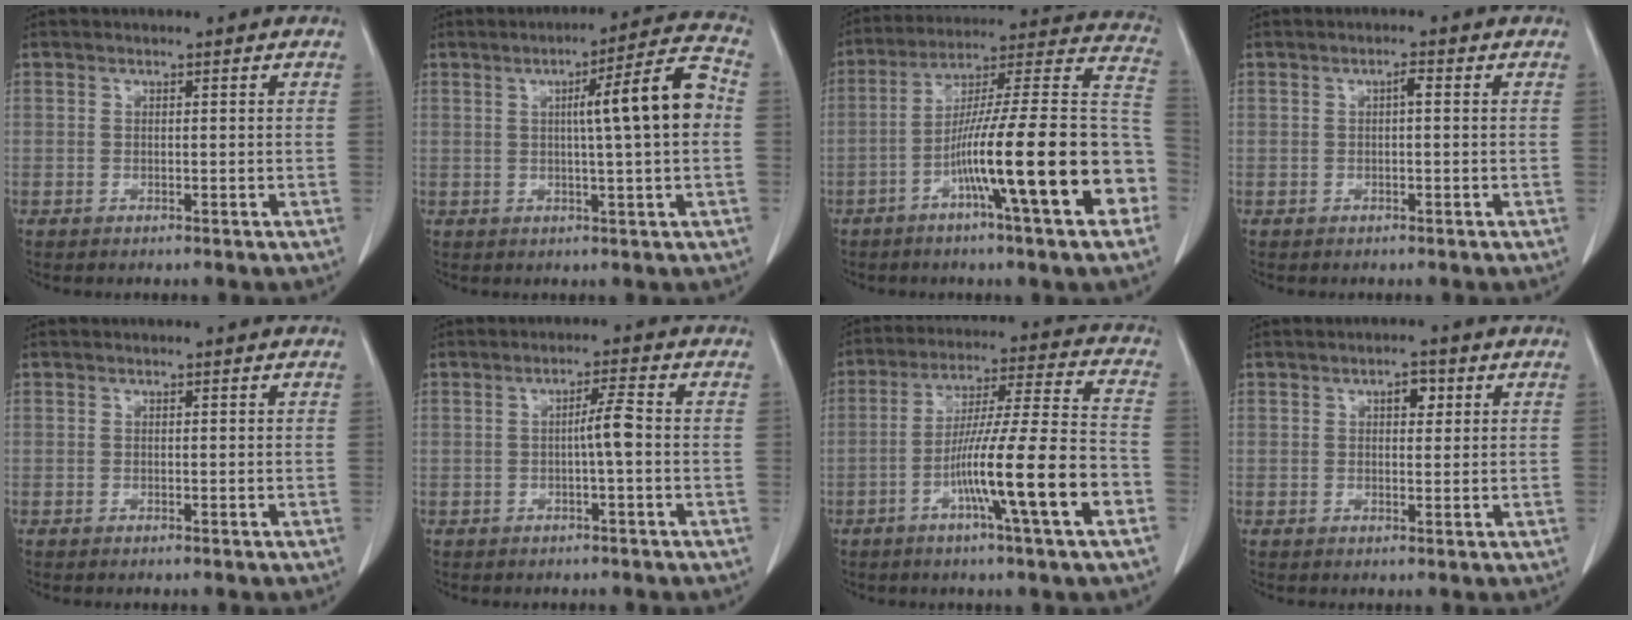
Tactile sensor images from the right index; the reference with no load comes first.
{"total": 10.4, "force": [1.0, -0.1, 10.4], "torque": [-0.147, 0.017, 0.010]}
{"total": 23.4, "force": [-7.7, 1.0, 22.0], "torque": [-0.271, 0.010, -0.125]}
{"total": 1.2, "force": [0.1, 0.2, 1.1], "torque": [-0.019, 0.004, 0.002]}
{"total": 0.0}
{"total": 3.2, "force": [-0.4, -0.2, 3.1], "torque": [-0.051, 0.002, -0.008]}
{"total": 16.0, "force": [-6.0, -0.6, 14.8], "torque": [-0.254, -0.005, -0.102]}
{"total": 2.6, "force": [1.1, 1.3, 2.0], "torque": [-0.028, 0.005, 0.015]}